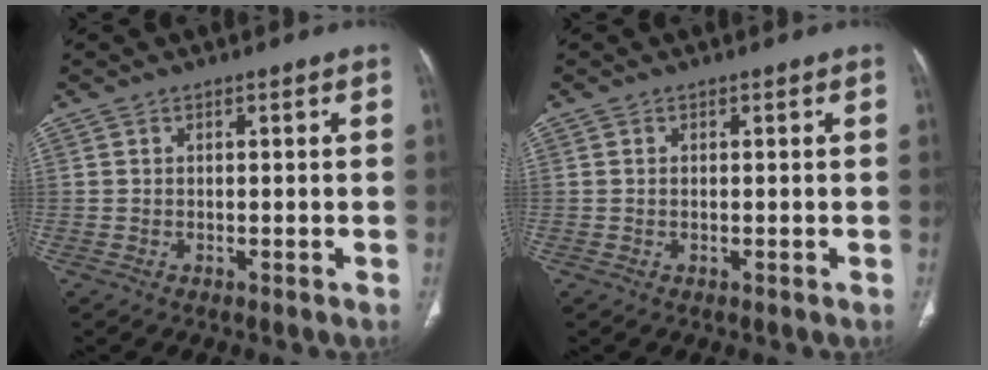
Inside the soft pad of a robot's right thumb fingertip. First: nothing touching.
{"total": 0.0}